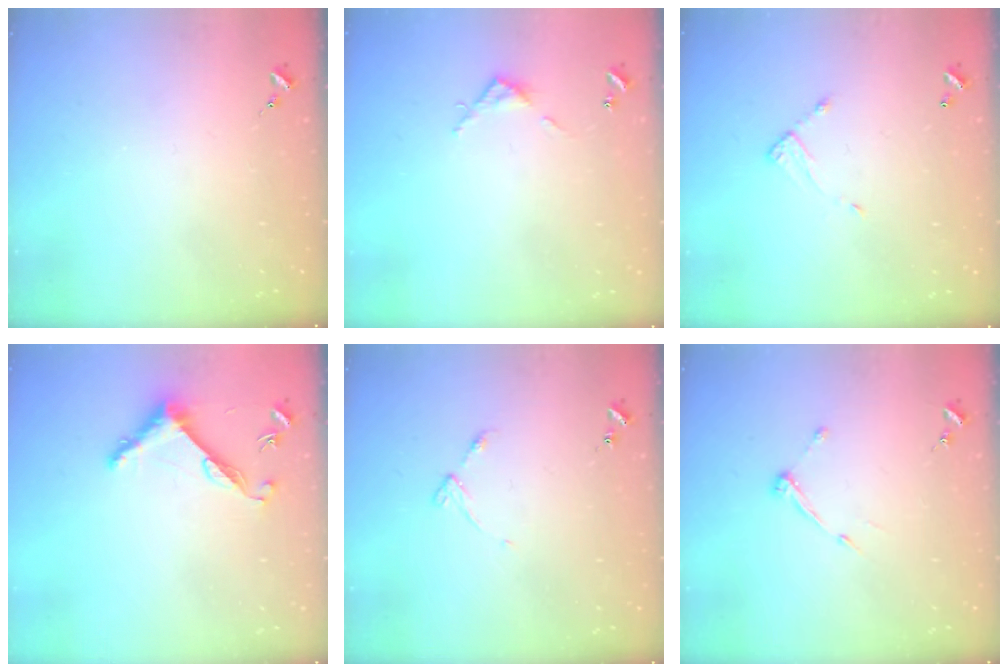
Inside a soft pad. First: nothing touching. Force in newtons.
{"total": 3.9, "press": 3.9, "slide": 0.3}
{"total": 4.3, "press": 4.3, "slide": 0.2}
{"total": 7.5, "press": 7.5, "slide": 0.5}
{"total": 4.9, "press": 4.9, "slide": 0.6}
{"total": 6.2, "press": 6.2, "slide": 0.5}